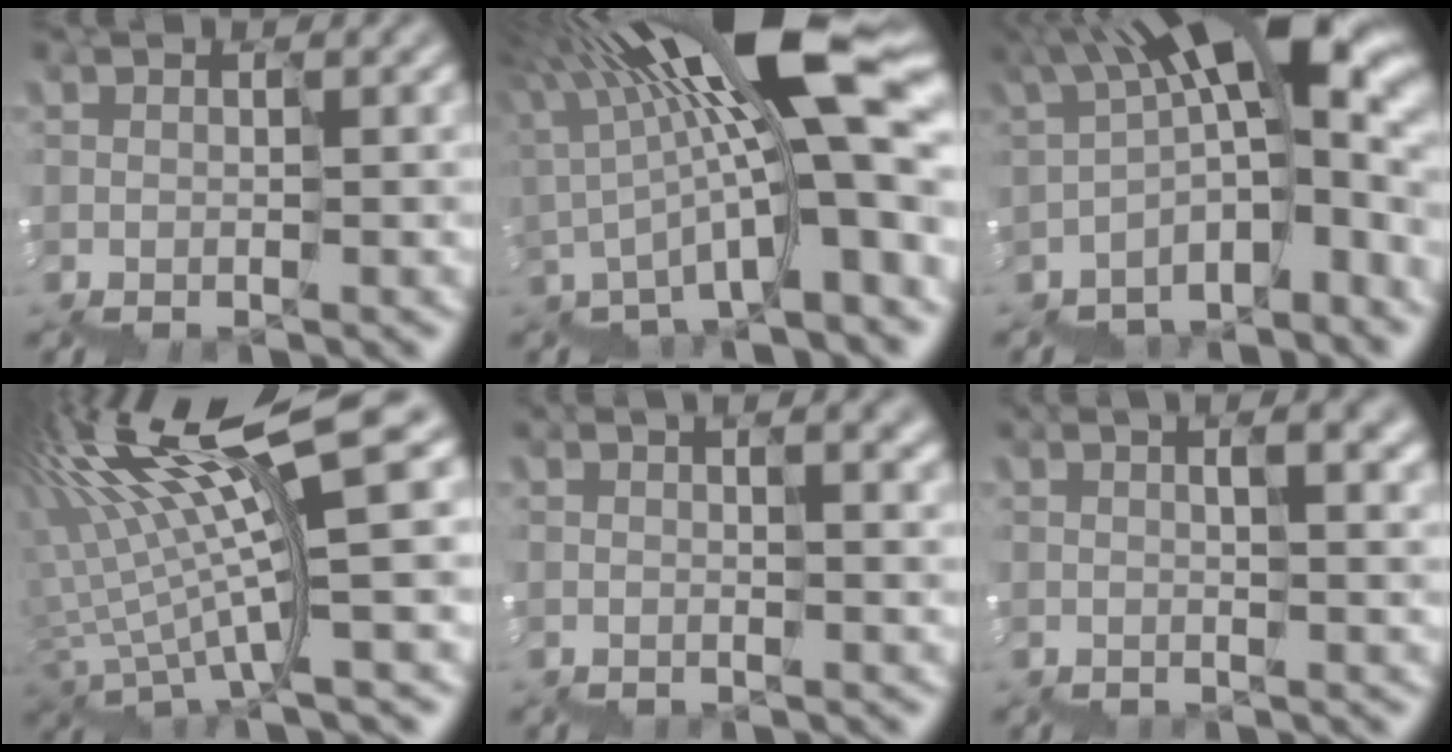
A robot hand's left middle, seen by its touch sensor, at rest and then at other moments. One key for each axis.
{"total": 13.5, "fx": 0.8, "fy": 2.8, "fz": 13.2, "tx": -0.207, "ty": 0.021, "tz": 0.023}
{"total": 12.8, "fx": -0.9, "fy": 5.7, "fz": 11.4, "tx": -0.161, "ty": 0.019, "tz": 0.013}
{"total": 9.6, "fx": 4.6, "fy": 1.0, "fz": 8.3, "tx": -0.159, "ty": 0.020, "tz": 0.094}
{"total": 2.7, "fx": 0.9, "fy": 1.3, "fz": 2.2, "tx": -0.002, "ty": 0.021, "tz": 0.004}
{"total": 4.1, "fx": 1.2, "fy": 1.9, "fz": 3.4, "tx": -0.009, "ty": 0.029, "tz": 0.008}